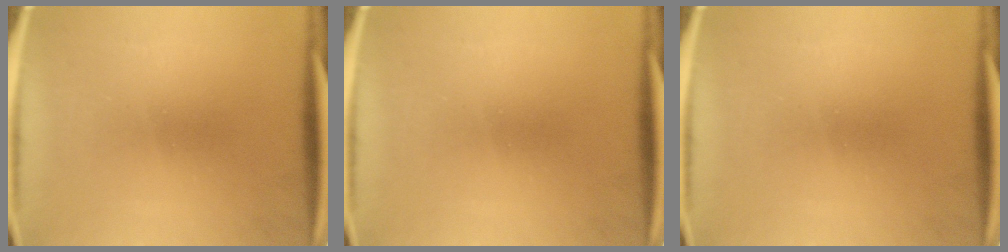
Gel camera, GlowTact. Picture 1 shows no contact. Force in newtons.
{"total": 0.0}
{"total": 0.0}